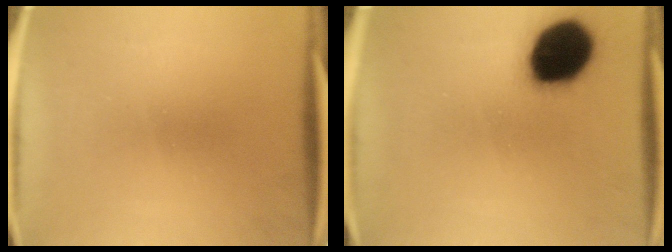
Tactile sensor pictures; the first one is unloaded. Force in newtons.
{"total": 19.1}